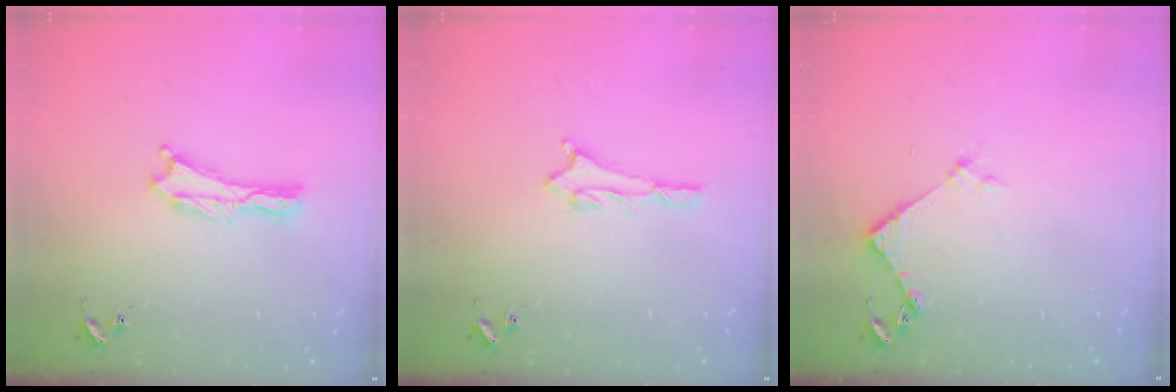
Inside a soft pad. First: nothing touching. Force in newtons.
{"total": 1.5, "press": 1.5, "slide": 0.1}
{"total": 3.7, "press": 3.7, "slide": 0.3}